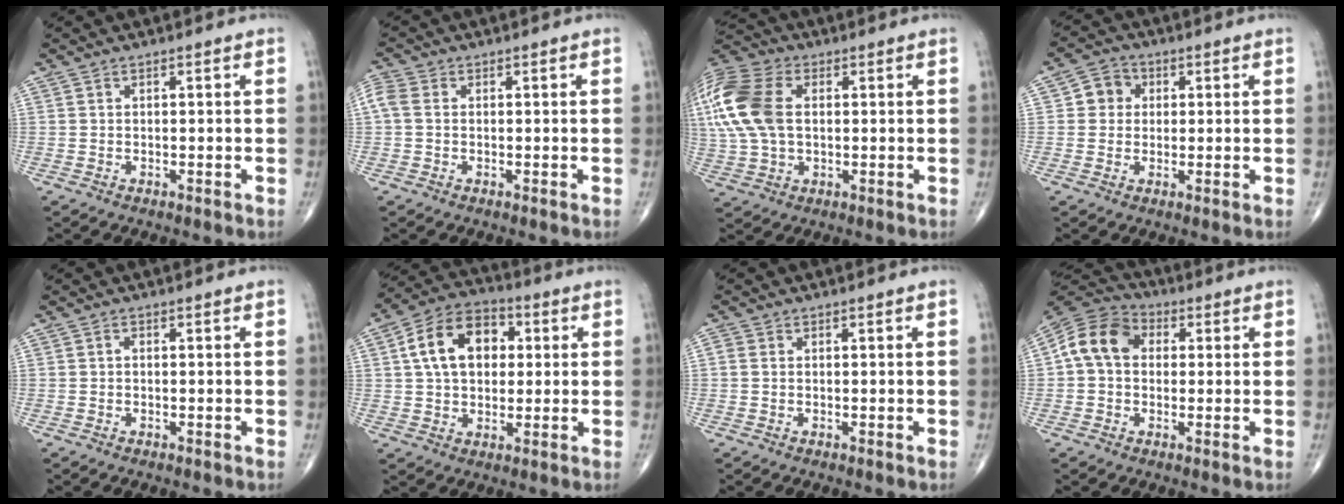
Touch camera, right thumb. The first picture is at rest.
{"total": 3.5, "force": [0.3, 2.6, 2.3], "torque": [-0.062, 0.012, -0.001]}
{"total": 19.8, "force": [3.3, 13.0, 14.5], "torque": [-0.364, 0.022, 0.061]}
{"total": 5.0, "force": [0.9, 4.6, 1.7], "torque": [-0.002, 0.007, 0.004]}
{"total": 0.6, "force": [-0.1, 0.4, 0.4], "torque": [-0.005, 0.001, -0.007]}
{"total": 13.6, "force": [2.7, 9.3, 9.5], "torque": [-0.137, 0.017, 0.037]}
{"total": 1.1, "force": [0.0, 0.9, 0.5], "torque": [-0.008, 0.001, 0.000]}
{"total": 10.4, "force": [1.2, 8.1, 6.4], "torque": [-0.109, 0.029, 0.008]}